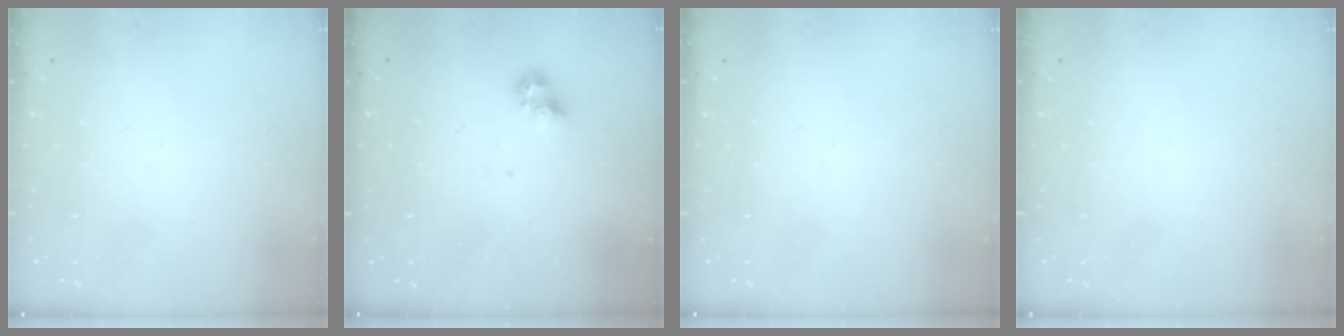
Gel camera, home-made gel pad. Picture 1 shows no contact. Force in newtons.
{"total": 4.7, "press": 4.7, "slide": 0.3}
{"total": 0.0}
{"total": 0.0}